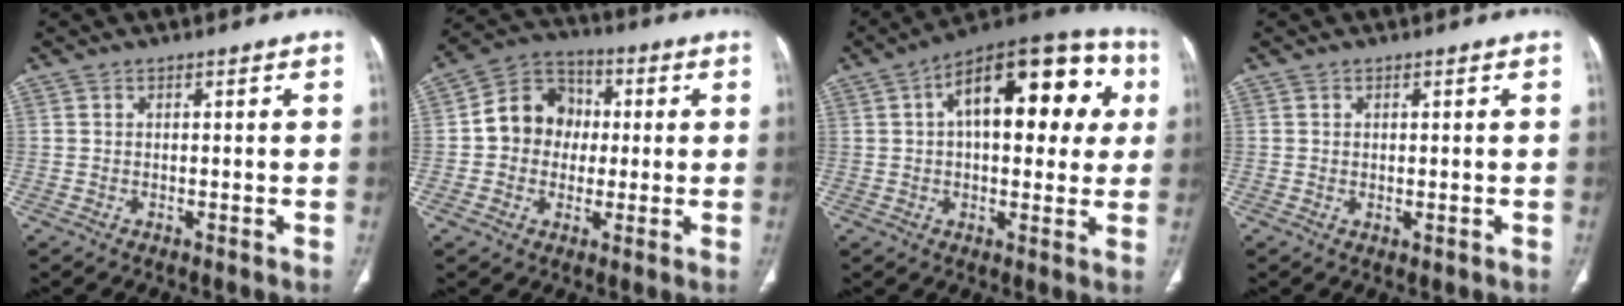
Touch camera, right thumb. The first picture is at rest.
{"total": 10.9, "force": [0.3, 9.6, 5.2], "torque": [-0.052, 0.026, -0.007]}
{"total": 22.6, "force": [5.5, 11.0, 18.9], "torque": [-0.227, 0.035, 0.070]}
{"total": 0.6, "force": [0.0, 0.4, 0.5], "torque": [-0.011, -0.004, 0.004]}